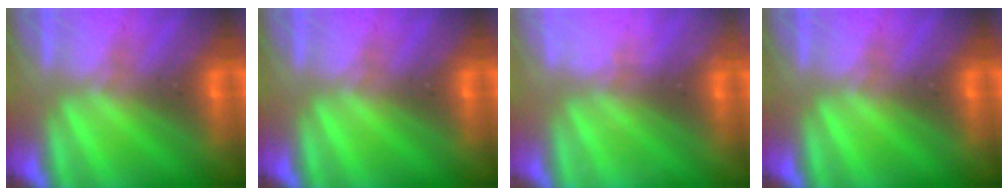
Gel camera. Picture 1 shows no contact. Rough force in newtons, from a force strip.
{"total": 0.0}
{"total": 2.3}
{"total": 0.0}